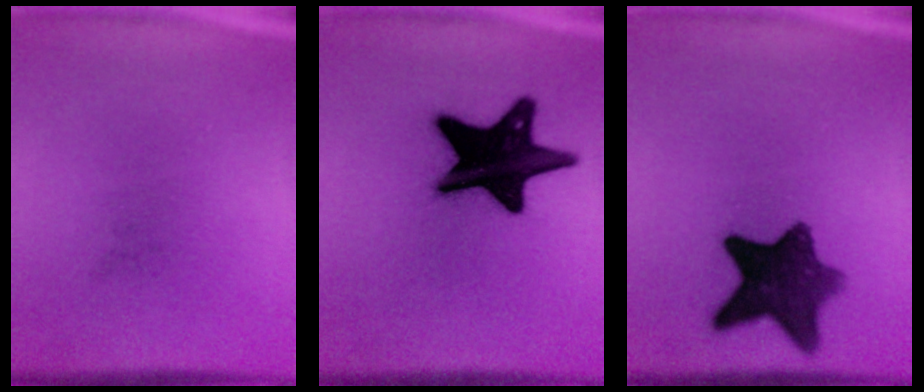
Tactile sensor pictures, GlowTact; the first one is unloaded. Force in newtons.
{"total": 19.9}
{"total": 10.4}